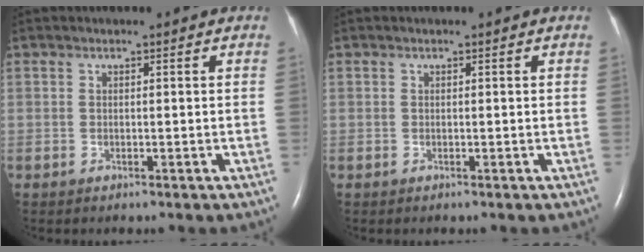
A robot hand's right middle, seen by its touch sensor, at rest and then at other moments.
{"total": 0.0}